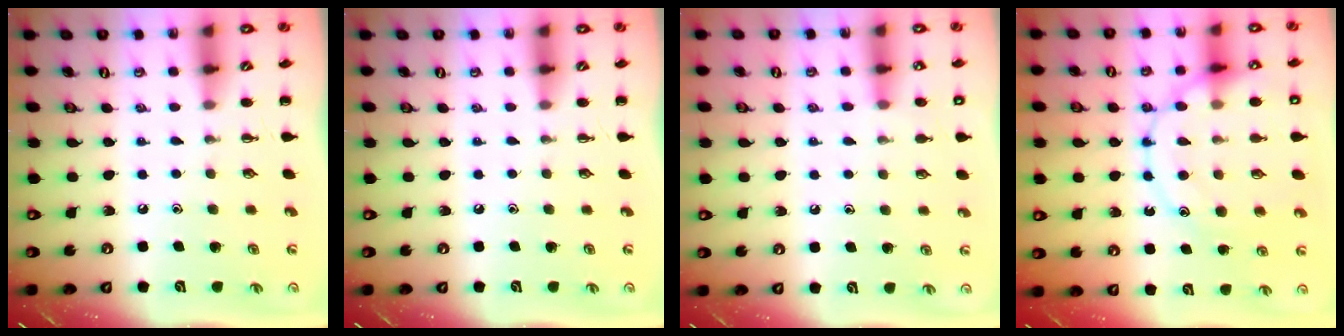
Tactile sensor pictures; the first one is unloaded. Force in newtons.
{"total": 0.0}
{"total": 8.5, "press": 8.1, "slide": 2.5}
{"total": 17.8, "press": 17.7, "slide": 1.4}